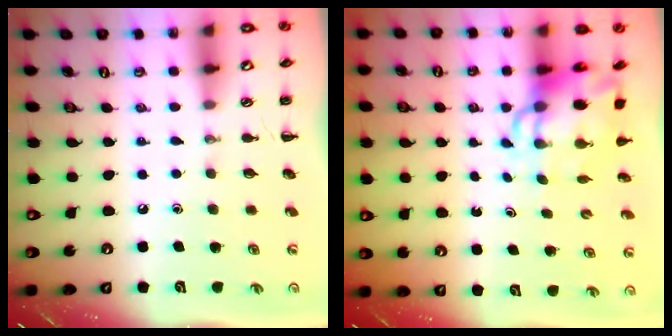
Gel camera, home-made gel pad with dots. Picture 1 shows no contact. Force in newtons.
{"total": 7.6, "press": 7.2, "slide": 2.2}